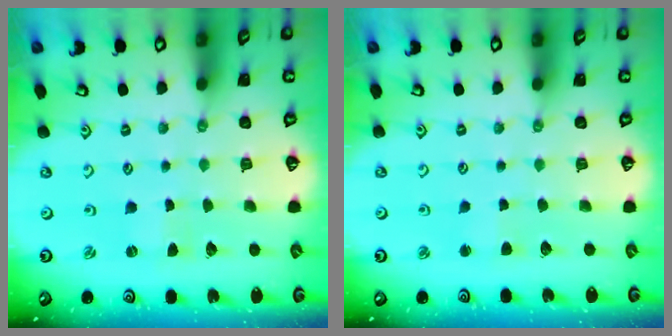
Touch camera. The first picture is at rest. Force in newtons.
{"total": 2.5, "press": 2.5, "slide": 0.3}